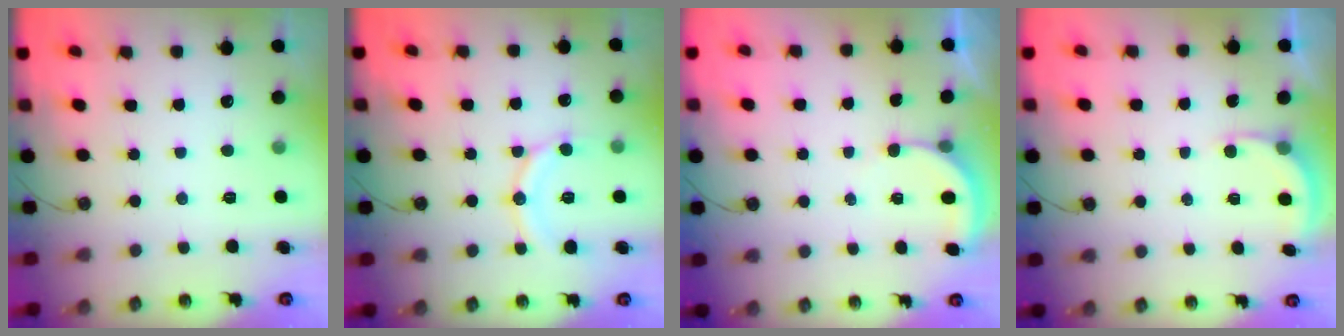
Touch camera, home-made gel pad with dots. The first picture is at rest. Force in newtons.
{"total": 12.0, "press": 11.9, "slide": 1.2}
{"total": 2.9, "press": 2.9, "slide": 0.2}
{"total": 2.7, "press": 2.7, "slide": 0.2}